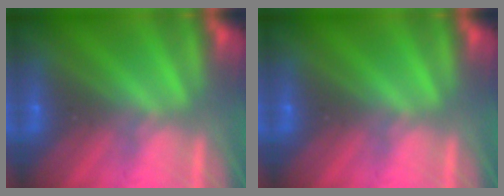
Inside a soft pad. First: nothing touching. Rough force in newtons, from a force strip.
{"total": 0.0}